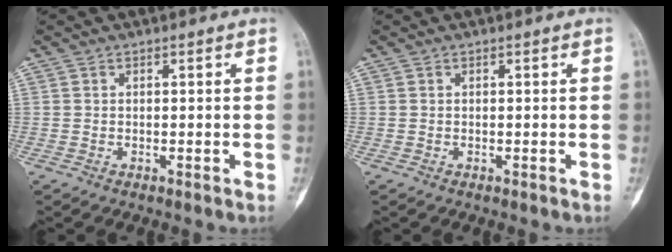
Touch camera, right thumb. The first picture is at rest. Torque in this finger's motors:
{"motor_torque": [0.00, 0.00, 0.01, 0.00, 0.00]}